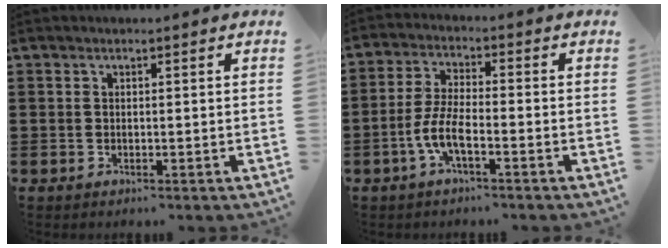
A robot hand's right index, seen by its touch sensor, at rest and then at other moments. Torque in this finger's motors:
{"motor_torque": [1.85, 0.28, 0.85, 0.21]}